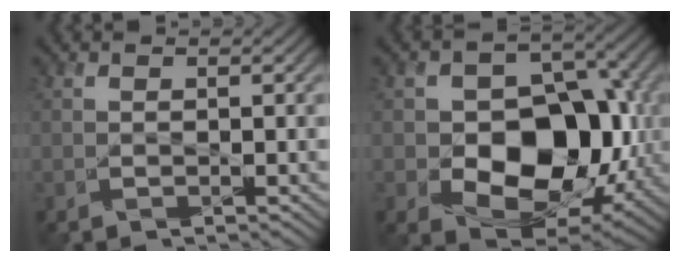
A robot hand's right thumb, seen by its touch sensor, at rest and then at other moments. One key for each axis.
{"total": 14.1, "fx": -2.6, "fy": 9.9, "fz": 9.7, "tx": -0.134, "ty": -0.008, "tz": -0.046}